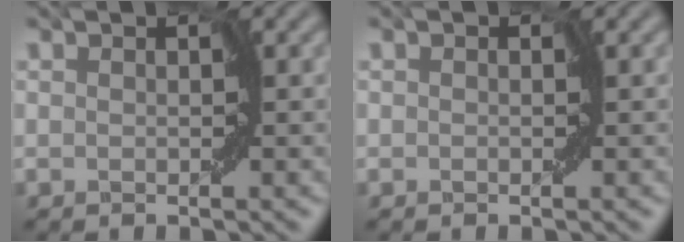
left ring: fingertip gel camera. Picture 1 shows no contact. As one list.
[{"total": 0.0}]